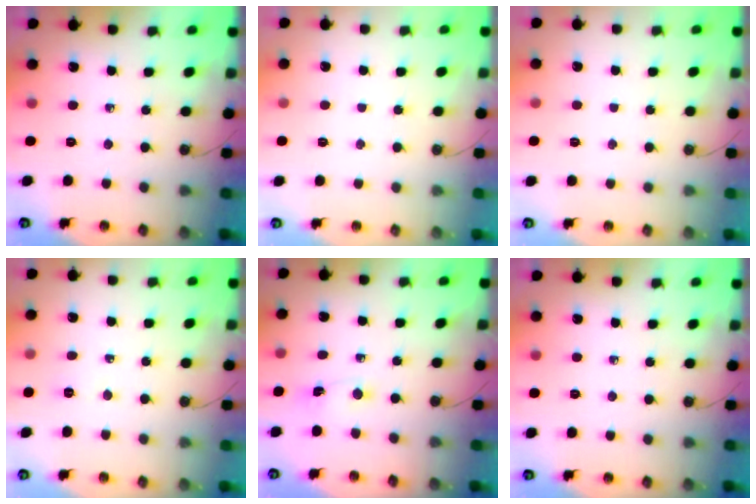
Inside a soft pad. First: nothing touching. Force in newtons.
{"total": 1.2, "press": 1.2, "slide": 0.0}
{"total": 1.8, "press": 1.7, "slide": 0.6}
{"total": 2.6, "press": 2.4, "slide": 0.9}
{"total": 1.4, "press": 1.4, "slide": 0.1}
{"total": 0.0}